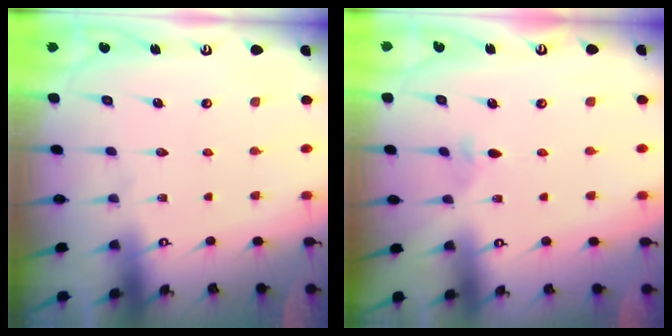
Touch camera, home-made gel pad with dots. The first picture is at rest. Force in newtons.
{"total": 2.0, "press": 2.0, "slide": 0.5}